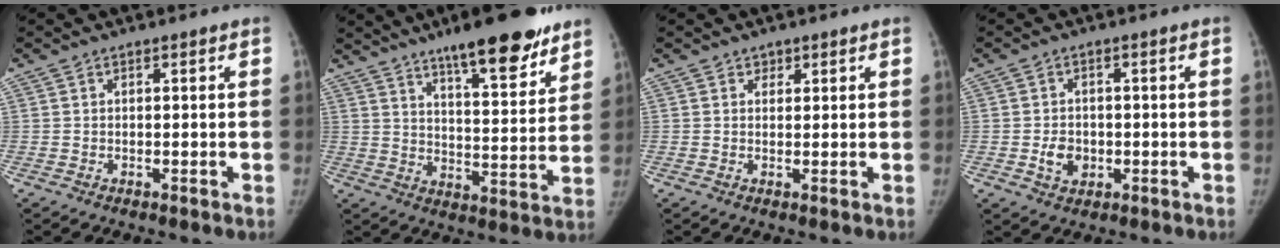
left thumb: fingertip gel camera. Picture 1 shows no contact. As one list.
[{"total": 16.8, "force": [11.9, 4.3, 11.1], "torque": [-0.126, -0.066, 0.180]}, {"total": 1.4, "force": [0.9, 1.1, 0.2], "torque": [0.013, -0.004, 0.009]}, {"total": 4.5, "force": [-0.9, 3.7, 2.5], "torque": [-0.027, 0.004, -0.012]}]